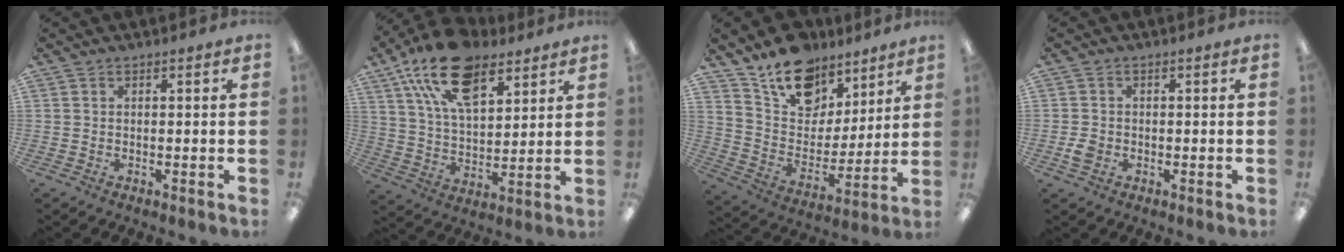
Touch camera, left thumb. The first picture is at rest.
{"total": 19.1, "force": [11.3, 9.9, 11.7], "torque": [-0.204, -0.040, 0.203]}
{"total": 16.3, "force": [12.3, 9.3, 5.2], "torque": [-0.095, -0.084, 0.229]}
{"total": 2.5, "force": [-0.7, 2.0, 1.3], "torque": [-0.022, 0.003, -0.011]}